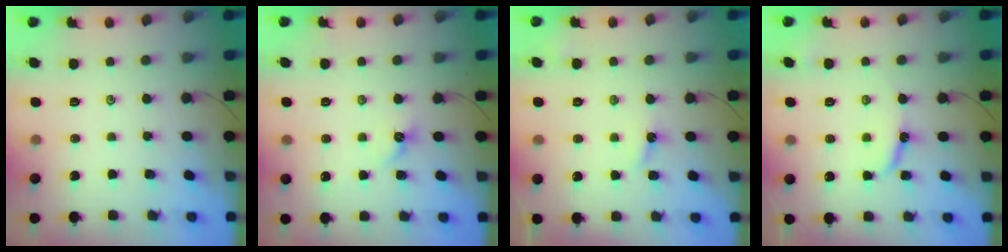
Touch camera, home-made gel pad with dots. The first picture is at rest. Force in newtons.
{"total": 3.9, "press": 3.9, "slide": 0.8}
{"total": 2.6, "press": 2.6, "slide": 0.3}
{"total": 8.0, "press": 8.0, "slide": 0.7}